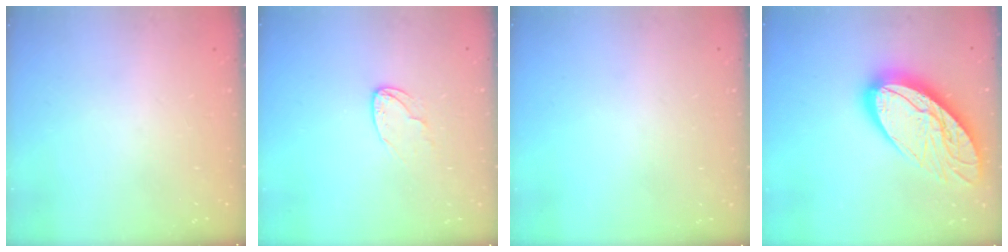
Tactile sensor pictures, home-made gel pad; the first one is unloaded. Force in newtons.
{"total": 6.7, "press": 6.6, "slide": 0.6}
{"total": 0.0}
{"total": 21.6, "press": 21.6, "slide": 1.7}